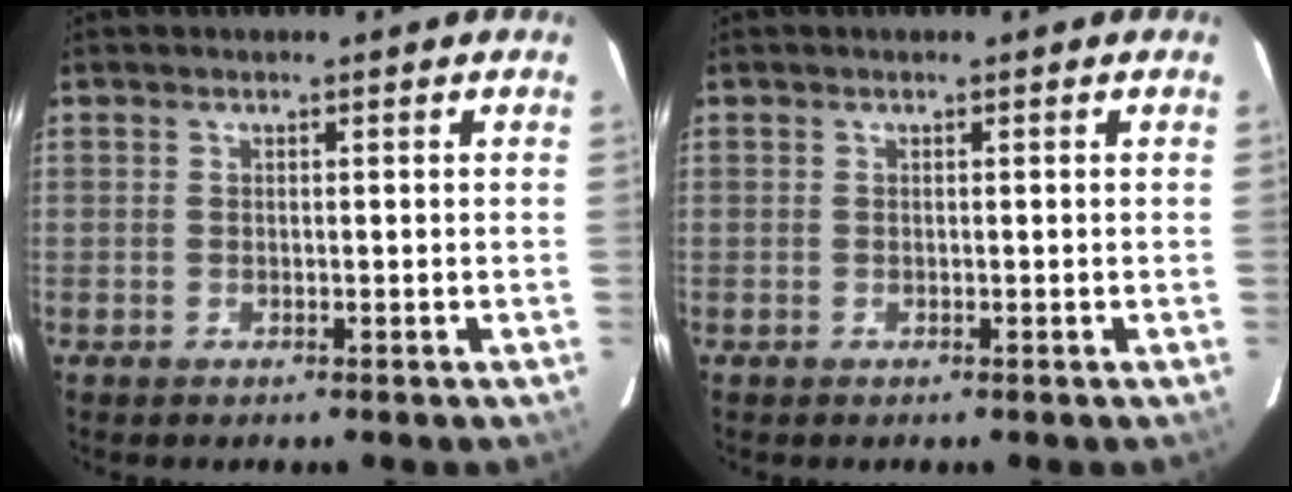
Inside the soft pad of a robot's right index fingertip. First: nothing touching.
{"total": 0.0}